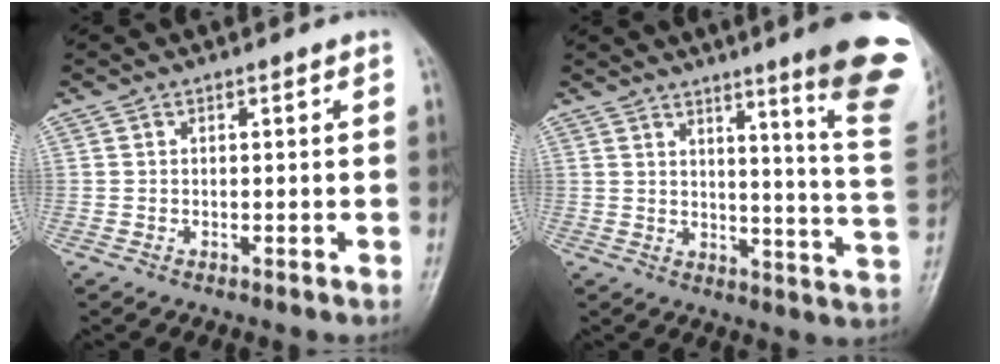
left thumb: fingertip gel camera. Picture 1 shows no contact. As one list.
[{"total": 17.5, "force": [10.3, 0.9, 14.1], "torque": [-0.153, -0.068, 0.122]}]